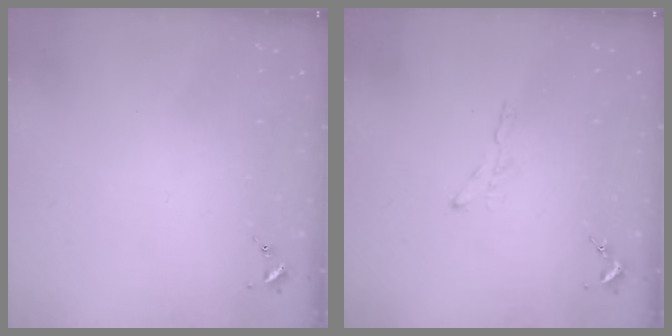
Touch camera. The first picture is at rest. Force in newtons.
{"total": 3.4, "press": 3.4, "slide": 0.3}